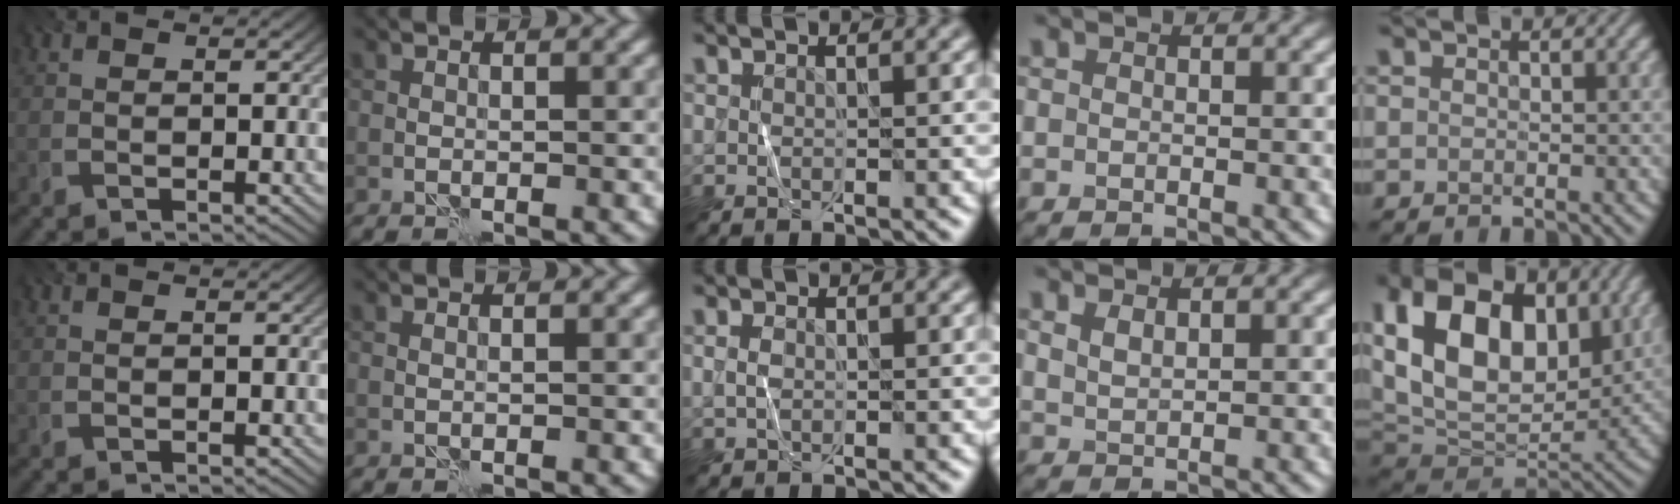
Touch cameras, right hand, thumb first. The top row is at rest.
{"middle": {"total": 0.8, "force": [0.2, 0.6, 0.6], "torque": [-0.016, 0.001, 0.002]}, "ring": {"total": 1.3, "force": [0.9, 0.6, 0.8], "torque": [-0.020, 0.000, 0.023]}, "little": {"total": 14.8, "force": [3.8, 9.7, 10.4], "torque": [-0.198, 0.020, 0.070]}}